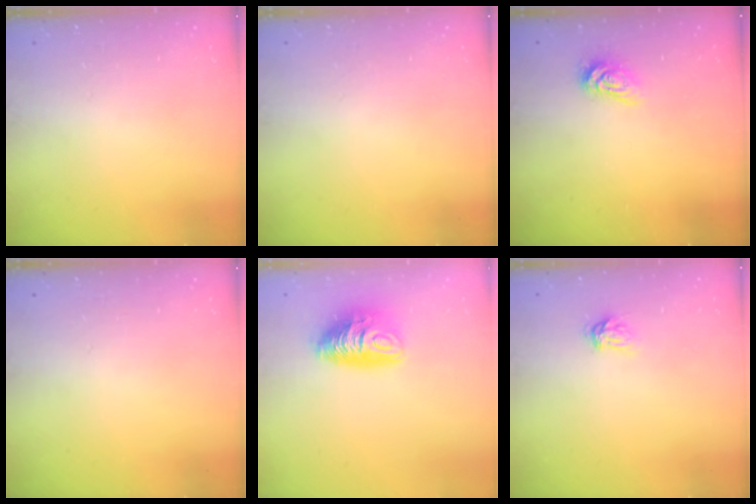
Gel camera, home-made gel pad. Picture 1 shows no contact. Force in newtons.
{"total": 0.0}
{"total": 3.8, "press": 3.8, "slide": 0.4}
{"total": 0.0}
{"total": 10.1, "press": 10.1, "slide": 0.5}
{"total": 5.5, "press": 5.5, "slide": 0.6}